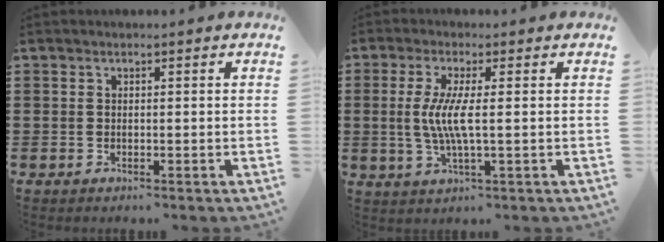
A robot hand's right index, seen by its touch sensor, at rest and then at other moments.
{"total": 5.5, "force": [0.1, 0.2, 5.5], "torque": [-0.116, -0.012, -0.006]}